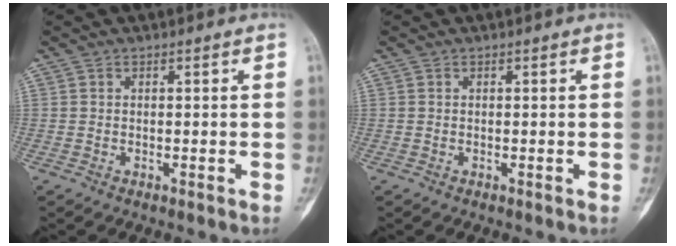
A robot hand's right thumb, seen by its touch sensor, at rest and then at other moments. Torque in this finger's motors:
{"motor_torque": [0.08, 0.01, 0.00, 0.00, 0.00]}